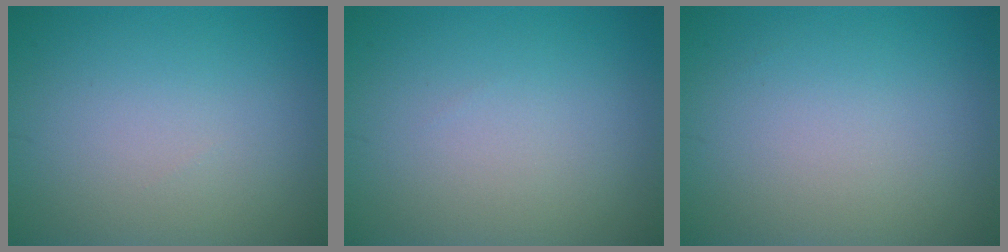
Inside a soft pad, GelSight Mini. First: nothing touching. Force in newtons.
{"total": 0.0}
{"total": 0.0}